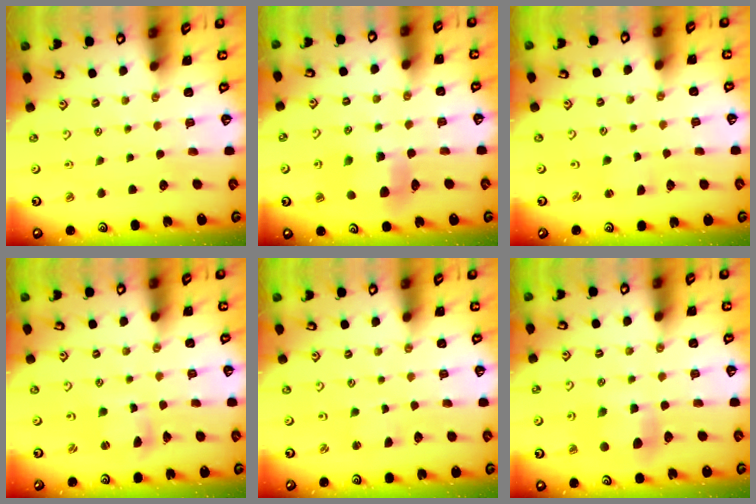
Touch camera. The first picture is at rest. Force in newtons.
{"total": 7.1, "press": 7.1, "slide": 0.5}
{"total": 1.6, "press": 1.6, "slide": 0.2}
{"total": 3.1, "press": 3.1, "slide": 0.3}
{"total": 1.8, "press": 1.8, "slide": 0.3}
{"total": 6.1, "press": 6.1, "slide": 0.2}